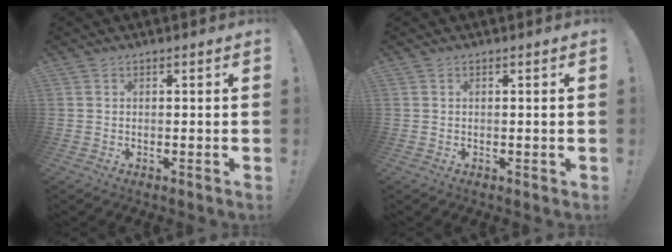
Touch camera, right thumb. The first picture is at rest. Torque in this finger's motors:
{"motor_torque": [0.00, 0.01, -0.28, 0.28, 0.06]}